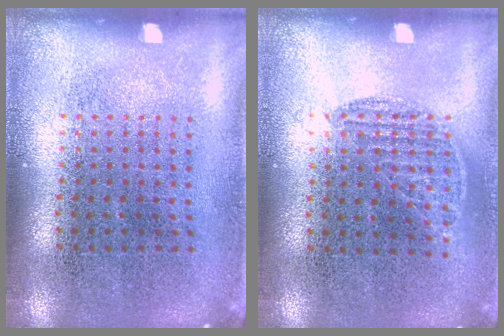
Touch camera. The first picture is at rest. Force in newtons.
{"total": 0.7, "press": 0.6, "slide": 0.4}